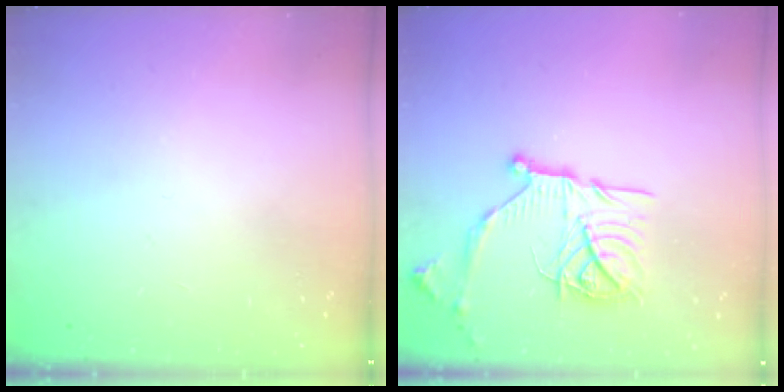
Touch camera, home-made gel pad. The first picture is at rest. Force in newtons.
{"total": 19.5, "press": 19.4, "slide": 1.7}